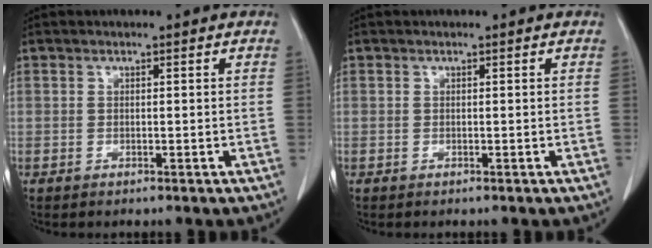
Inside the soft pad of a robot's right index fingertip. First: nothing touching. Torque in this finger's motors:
{"motor_torque": [0.00, 0.00, 0.00, 0.00]}